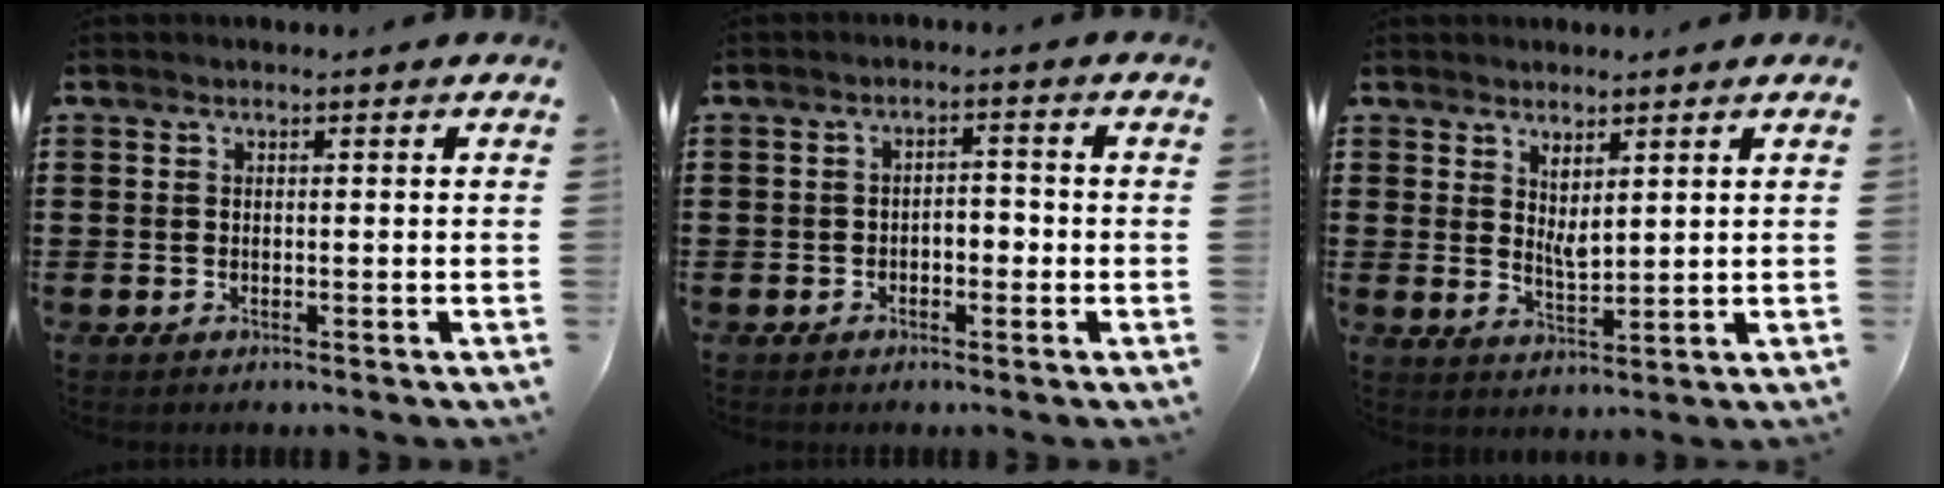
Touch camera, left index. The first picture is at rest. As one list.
[{"total": 2.5, "force": [-1.1, 1.3, 1.9], "torque": [-0.038, 0.004, -0.026]}, {"total": 3.0, "force": [2.4, 0.8, 1.7], "torque": [-0.038, -0.005, 0.043]}]